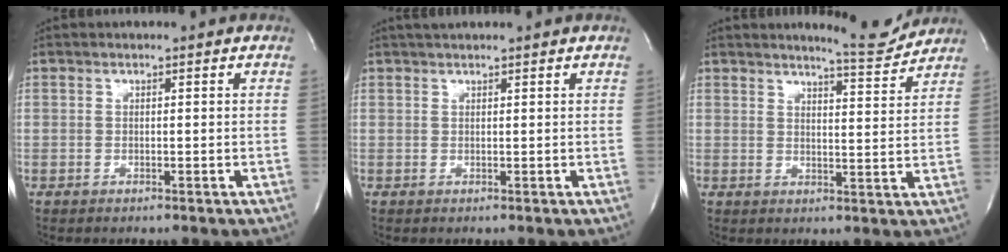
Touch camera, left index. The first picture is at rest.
{"total": 2.2, "force": [2.0, -0.1, 0.9], "torque": [-0.010, 0.019, 0.036]}
{"total": 5.6, "force": [5.6, -0.2, 0.8], "torque": [-0.021, -0.027, 0.073]}